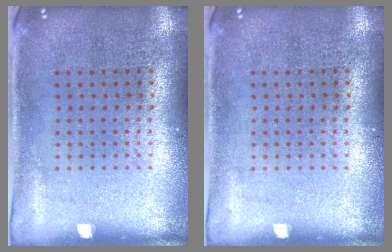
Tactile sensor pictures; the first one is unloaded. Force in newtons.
{"total": 0.0}